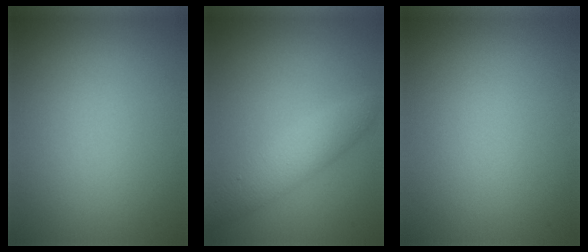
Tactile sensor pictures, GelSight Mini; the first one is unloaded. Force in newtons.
{"total": 3.4, "press": 3.4, "slide": 0.1}
{"total": 0.0}